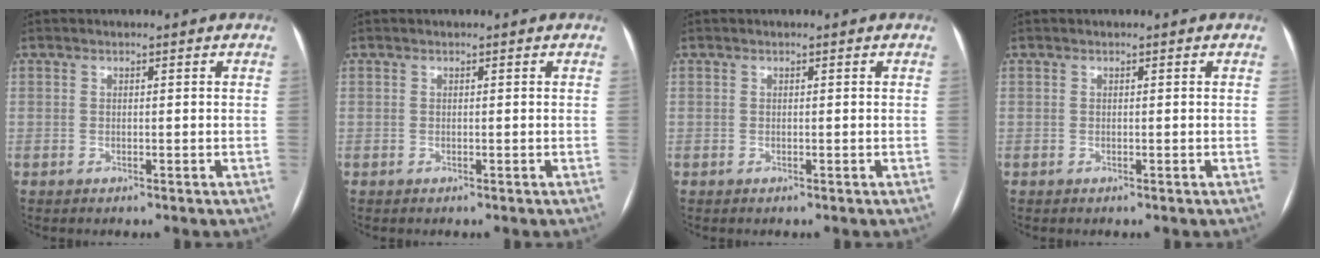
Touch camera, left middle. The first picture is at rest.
{"total": 0.0}
{"total": 0.0}
{"total": 0.0}